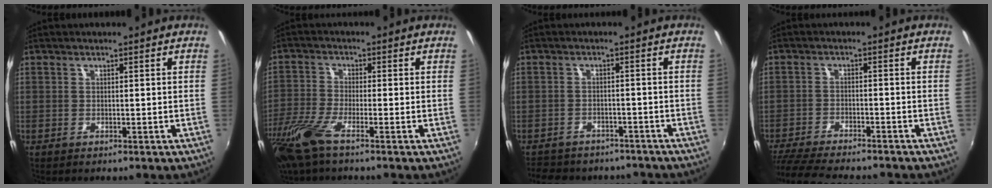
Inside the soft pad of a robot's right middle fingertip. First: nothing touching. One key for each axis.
{"total": 9.0, "fx": -6.2, "fy": 1.4, "fz": 6.4, "tx": -0.156, "ty": -0.031, "tz": -0.127}
{"total": 12.8, "fx": -10.6, "fy": 5.7, "fz": 4.3, "tx": -0.105, "ty": -0.002, "tz": -0.146}
{"total": 13.7, "fx": -12.1, "fy": 2.5, "fz": 5.9, "tx": -0.137, "ty": -0.030, "tz": -0.200}